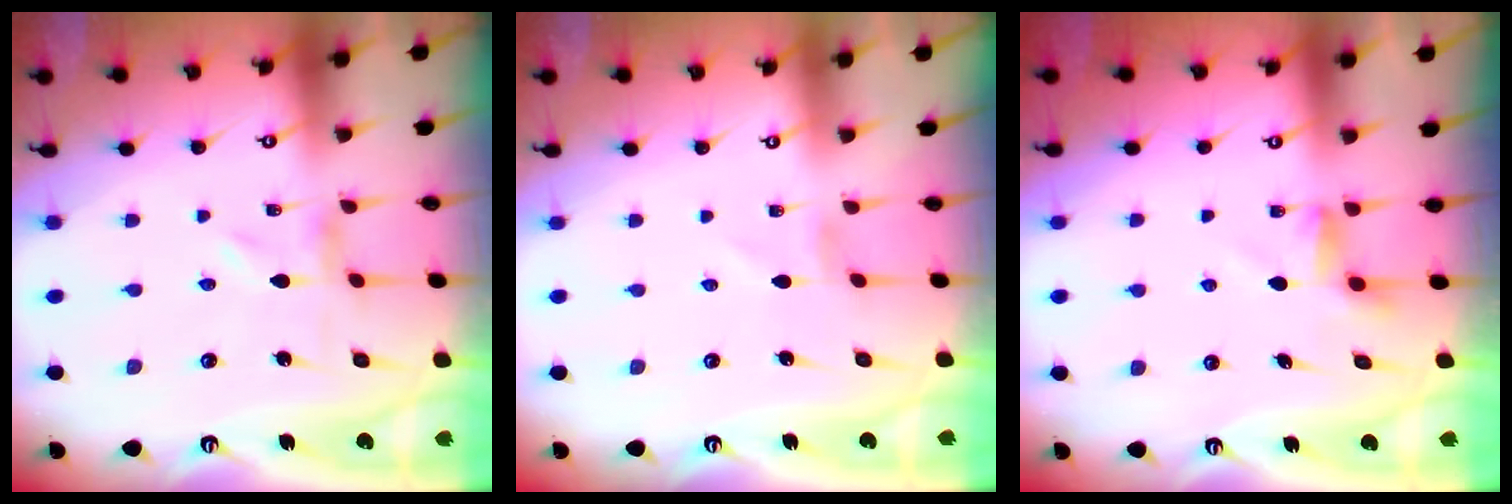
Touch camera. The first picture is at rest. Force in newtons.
{"total": 0.5, "press": 0.5, "slide": 0.1}
{"total": 3.7, "press": 3.6, "slide": 0.4}